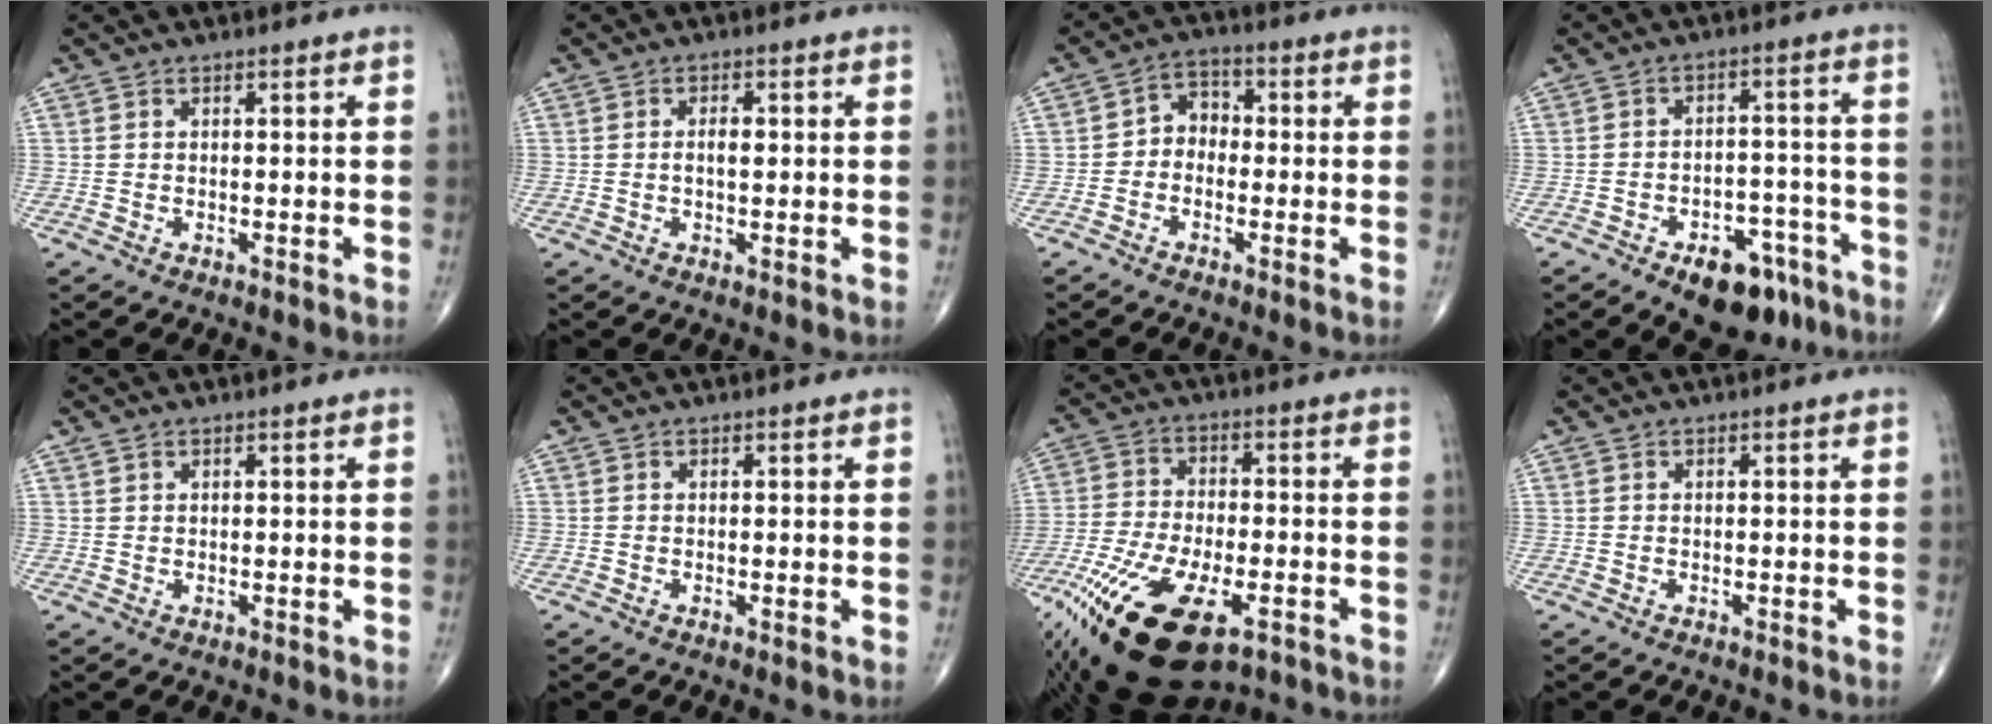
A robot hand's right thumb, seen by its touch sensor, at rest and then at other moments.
{"total": 2.6, "force": [0.1, 1.2, 2.3], "torque": [-0.038, 0.001, -0.001]}
{"total": 4.7, "force": [-0.9, 3.8, 2.6], "torque": [-0.013, 0.022, -0.034]}
{"total": 11.9, "force": [-7.5, 6.4, 6.6], "torque": [-0.055, 0.057, -0.103]}
{"total": 0.7, "force": [0.5, 0.4, 0.1], "torque": [0.002, -0.002, 0.008]}
{"total": 0.0}
{"total": 20.6, "force": [-11.0, 8.8, 15.0], "torque": [-0.310, 0.005, -0.186]}
{"total": 0.0}